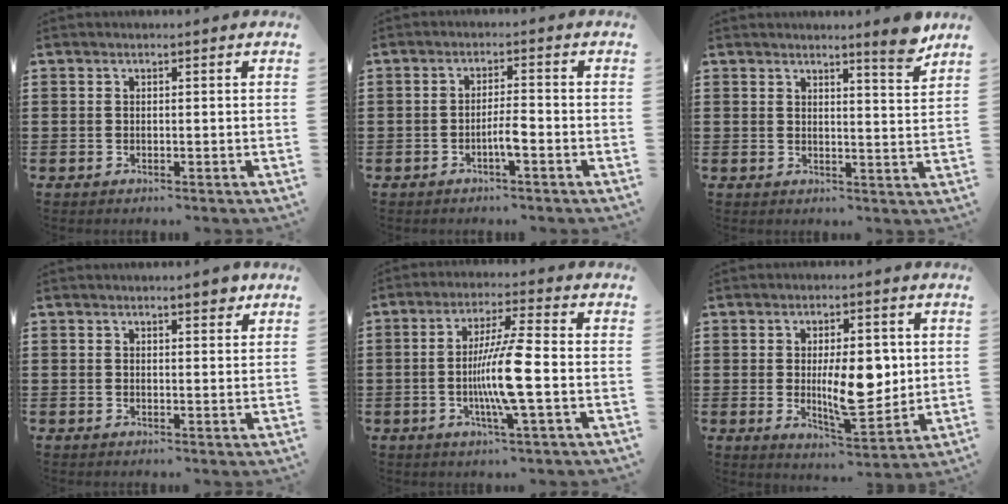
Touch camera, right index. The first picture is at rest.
{"total": 3.3, "force": [-1.4, 0.4, 3.0], "torque": [-0.060, 0.000, -0.028]}
{"total": 4.7, "force": [4.1, -0.4, 2.3], "torque": [-0.042, -0.016, 0.070]}
{"total": 2.6, "force": [2.0, 0.6, 1.5], "torque": [-0.016, -0.001, 0.031]}
{"total": 9.5, "force": [-1.7, 0.2, 9.4], "torque": [-0.187, -0.018, -0.042]}
{"total": 9.9, "force": [0.5, 4.2, 8.9], "torque": [-0.137, -0.004, 0.003]}